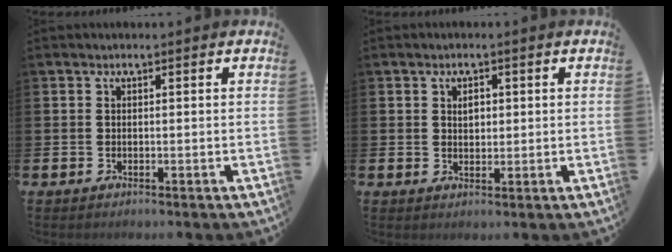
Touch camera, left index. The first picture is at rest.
{"total": 1.7, "force": [0.8, 1.1, 1.0], "torque": [-0.005, 0.001, 0.009]}